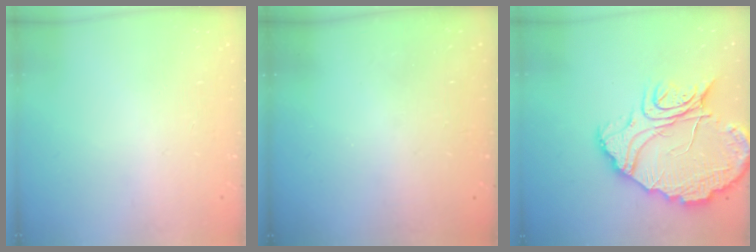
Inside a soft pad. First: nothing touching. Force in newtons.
{"total": 3.2, "press": 3.2, "slide": 0.3}
{"total": 17.6, "press": 17.5, "slide": 1.6}